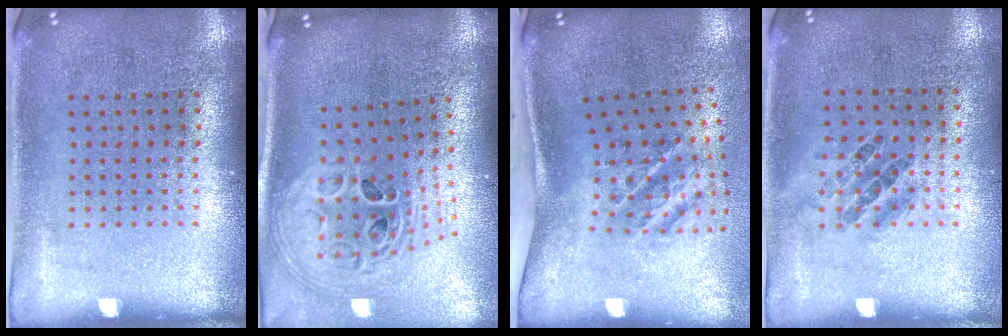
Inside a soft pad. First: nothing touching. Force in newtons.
{"total": 2.9, "press": 2.0, "slide": 2.0}
{"total": 2.4, "press": 1.3, "slide": 2.0}
{"total": 0.9, "press": 0.7, "slide": 0.6}